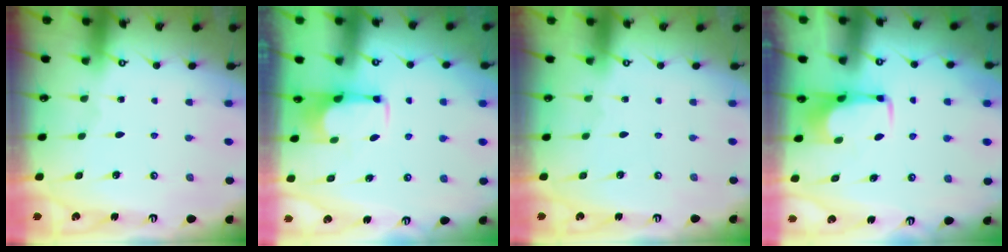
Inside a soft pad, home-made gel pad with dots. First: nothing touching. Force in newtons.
{"total": 2.6, "press": 2.4, "slide": 0.9}
{"total": 1.5, "press": 1.4, "slide": 0.6}
{"total": 1.5, "press": 1.4, "slide": 0.5}